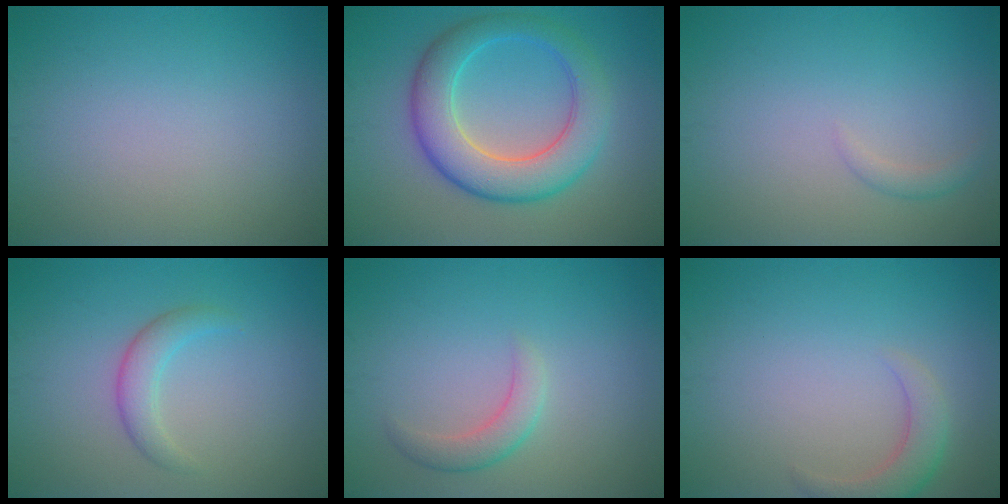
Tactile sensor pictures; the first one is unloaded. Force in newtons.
{"total": 7.3, "press": 7.3, "slide": 0.3}
{"total": 1.0, "press": 1.0, "slide": 0.0}
{"total": 2.2, "press": 2.2, "slide": 0.2}
{"total": 2.2, "press": 2.1, "slide": 0.1}
{"total": 2.7, "press": 2.7, "slide": 0.3}